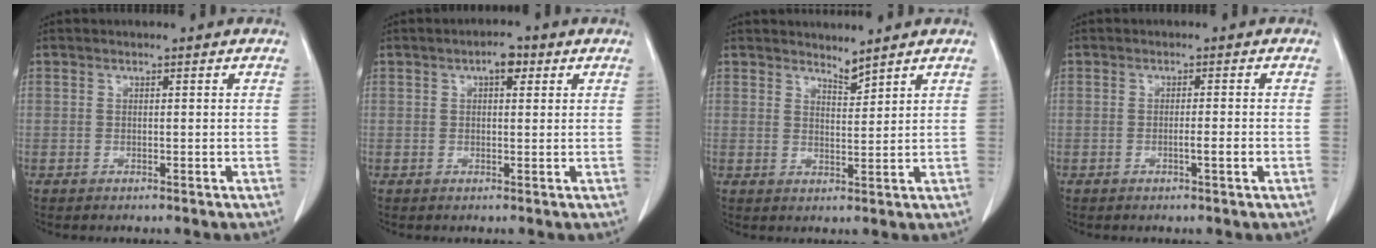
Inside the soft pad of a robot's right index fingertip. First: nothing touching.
{"total": 2.8, "force": [1.3, 1.1, 2.3], "torque": [-0.037, 0.008, 0.018]}
{"total": 2.3, "force": [2.2, -0.2, 0.2], "torque": [-0.003, -0.007, 0.043]}
{"total": 2.1, "force": [-0.7, -0.1, 2.0], "torque": [-0.032, -0.001, -0.013]}